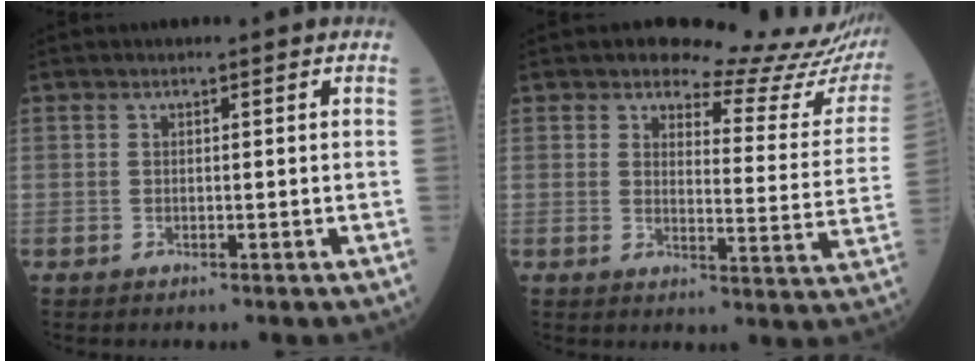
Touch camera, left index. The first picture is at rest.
{"total": 16.4, "force": [16.0, 2.8, 2.2], "torque": [0.002, -0.102, 0.152]}